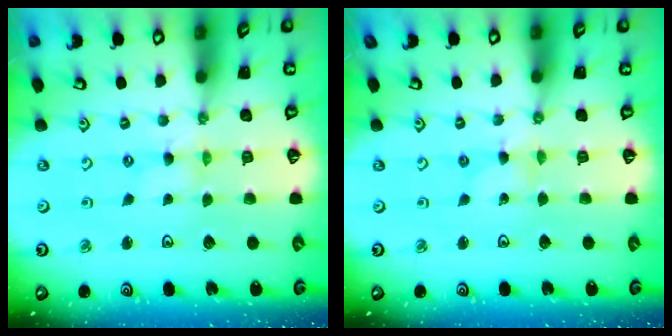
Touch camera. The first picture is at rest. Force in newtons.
{"total": 0.8, "press": 0.8, "slide": 0.1}